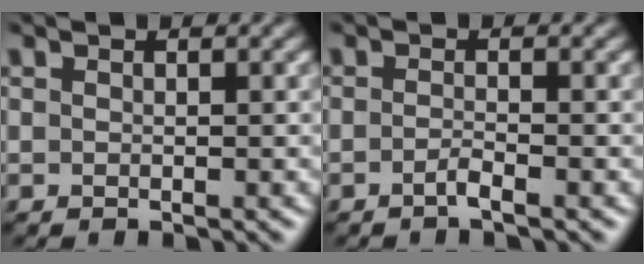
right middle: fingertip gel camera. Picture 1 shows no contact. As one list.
[{"total": 1.2, "force": [-0.7, 0.2, 1.0], "torque": [-0.017, 0.003, -0.017]}]